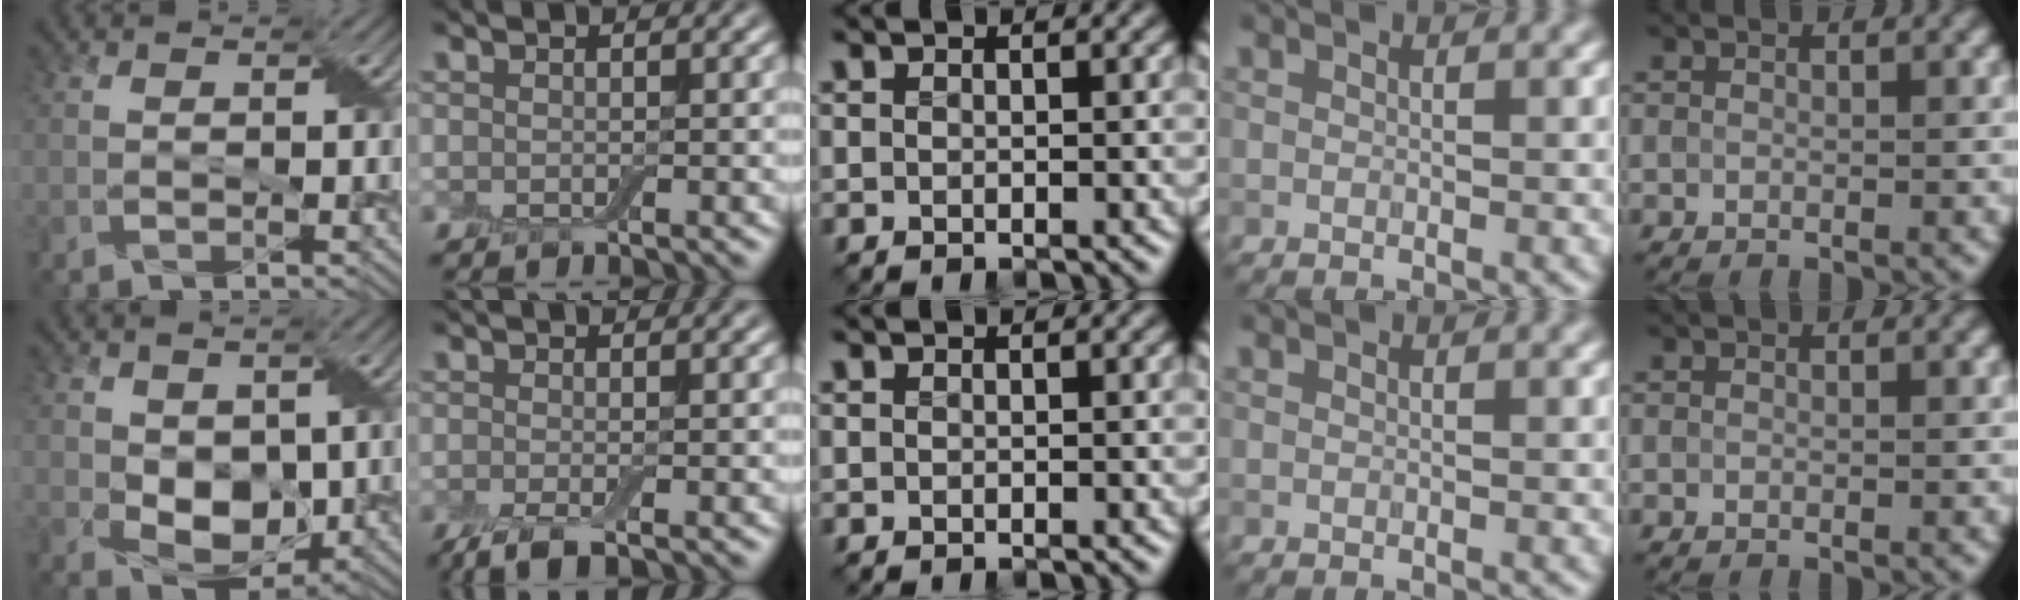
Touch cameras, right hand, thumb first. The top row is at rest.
{"thumb": {"total": 6.3, "force": [0.4, 4.6, 4.3], "torque": [-0.088, -0.015, 0.011]}, "index": {"total": 2.6, "force": [-1.4, 0.7, 2.1], "torque": [-0.043, -0.007, -0.031]}}